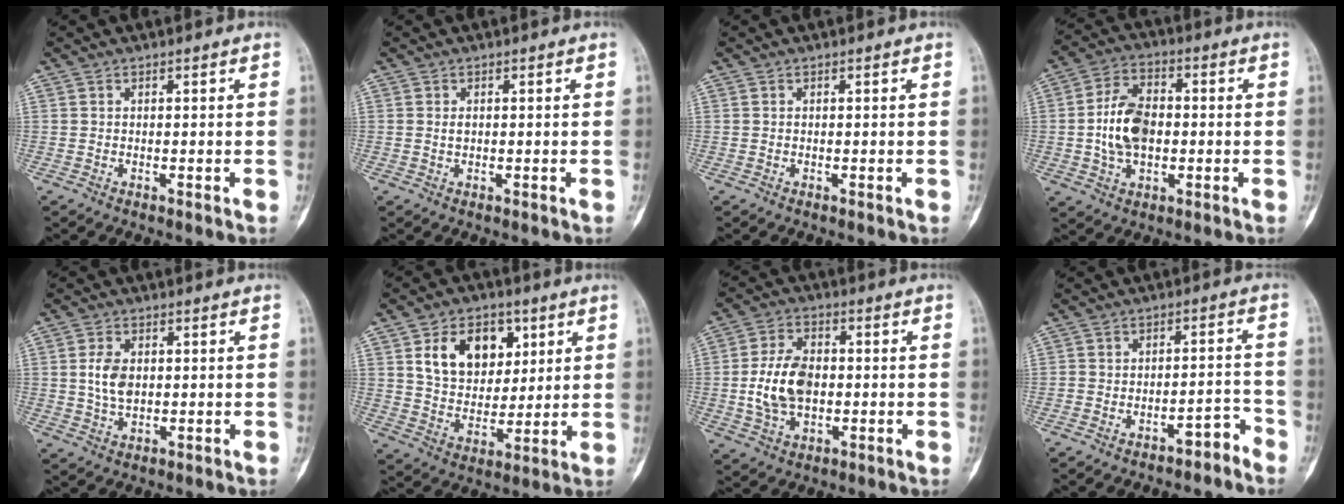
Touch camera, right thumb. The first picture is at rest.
{"total": 0.8, "force": [0.1, 0.5, 0.7], "torque": [-0.009, -0.002, 0.005]}
{"total": 0.0}
{"total": 11.1, "force": [-0.6, 7.1, 8.5], "torque": [-0.143, 0.013, -0.014]}
{"total": 5.6, "force": [0.6, 3.6, 4.3], "torque": [-0.080, -0.003, 0.011]}
{"total": 14.1, "force": [5.2, 10.0, 8.5], "torque": [-0.090, -0.018, 0.095]}
{"total": 11.3, "force": [-0.7, 7.3, 8.7], "torque": [-0.150, 0.008, -0.012]}
{"total": 5.1, "force": [-4.3, 2.1, 1.7], "torque": [-0.012, 0.068, -0.058]}